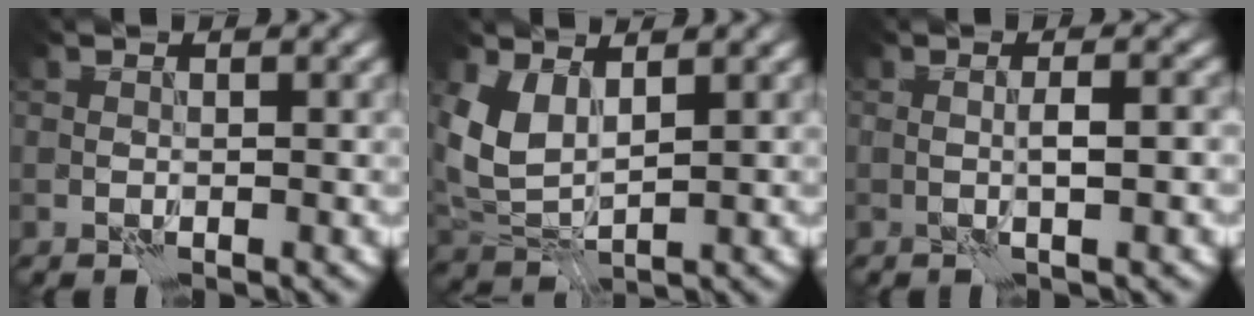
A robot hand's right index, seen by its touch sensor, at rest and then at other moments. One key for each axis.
{"total": 3.4, "fx": 2.4, "fy": 1.5, "fz": 2.0, "tx": -0.058, "ty": -0.005, "tz": 0.051}
{"total": 1.3, "fx": 0.3, "fy": -0.6, "fz": 1.1, "tx": -0.011, "ty": 0.005, "tz": 0.007}